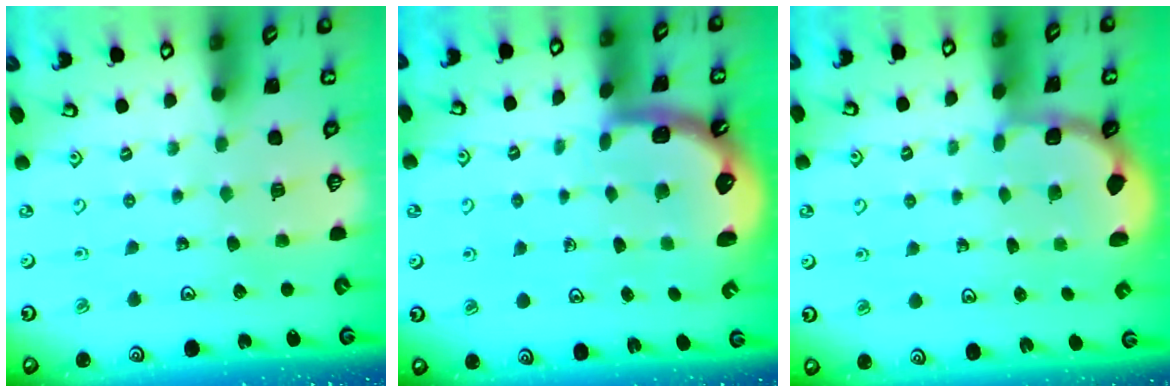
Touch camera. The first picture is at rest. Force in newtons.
{"total": 1.9, "press": 1.7, "slide": 0.6}
{"total": 1.8, "press": 1.6, "slide": 0.7}